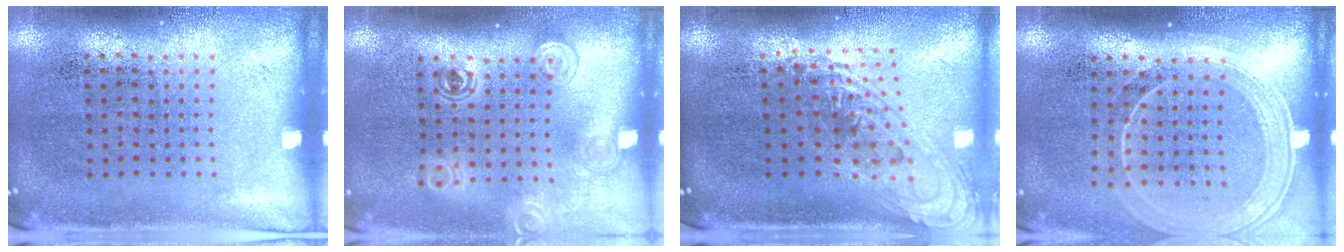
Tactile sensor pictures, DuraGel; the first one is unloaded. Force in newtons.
{"total": 1.5, "press": 1.3, "slide": 0.9}
{"total": 1.5, "press": 1.3, "slide": 0.7}
{"total": 1.8, "press": 1.7, "slide": 0.8}